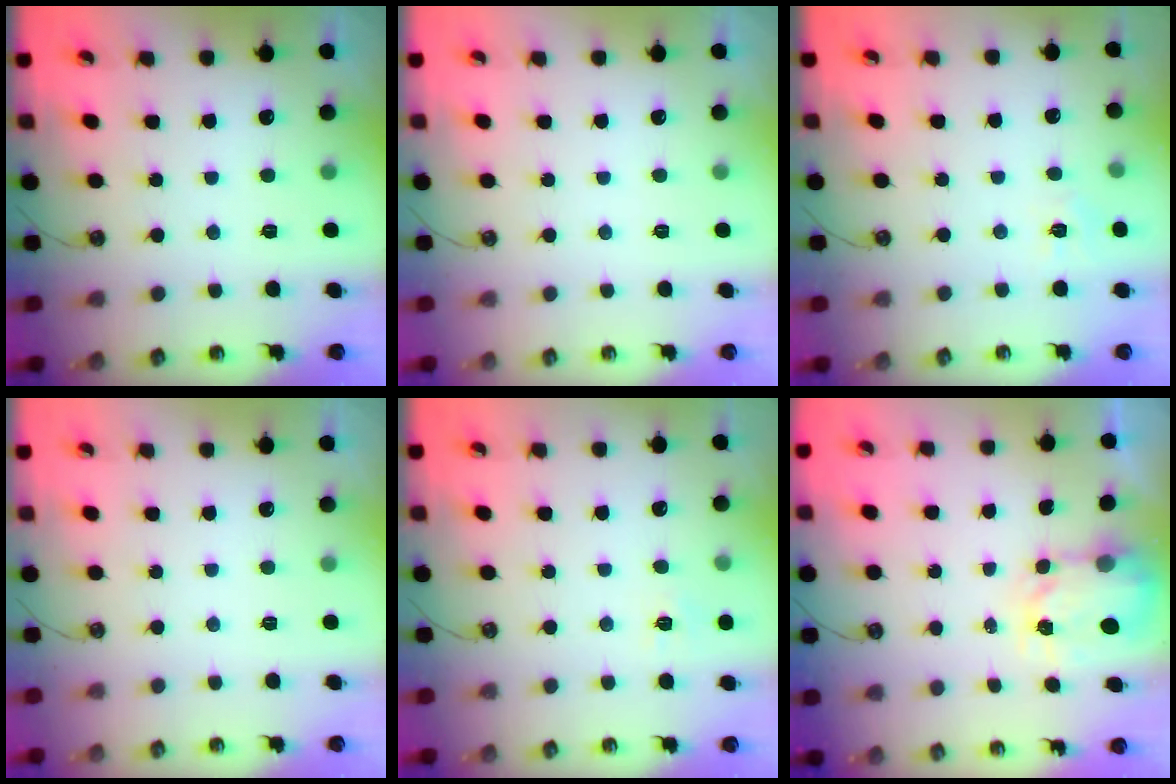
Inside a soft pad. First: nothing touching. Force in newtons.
{"total": 0.0}
{"total": 3.9, "press": 3.9, "slide": 0.5}
{"total": 0.0}
{"total": 5.6, "press": 5.6, "slide": 0.5}
{"total": 3.7, "press": 3.7, "slide": 0.4}